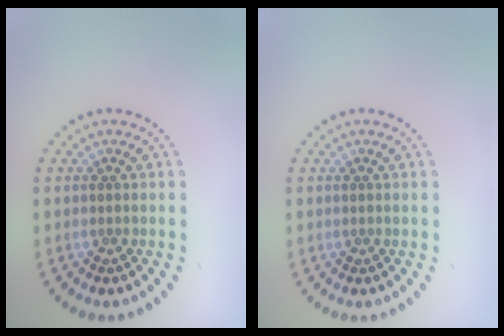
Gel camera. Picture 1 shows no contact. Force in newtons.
{"total": 0.0}